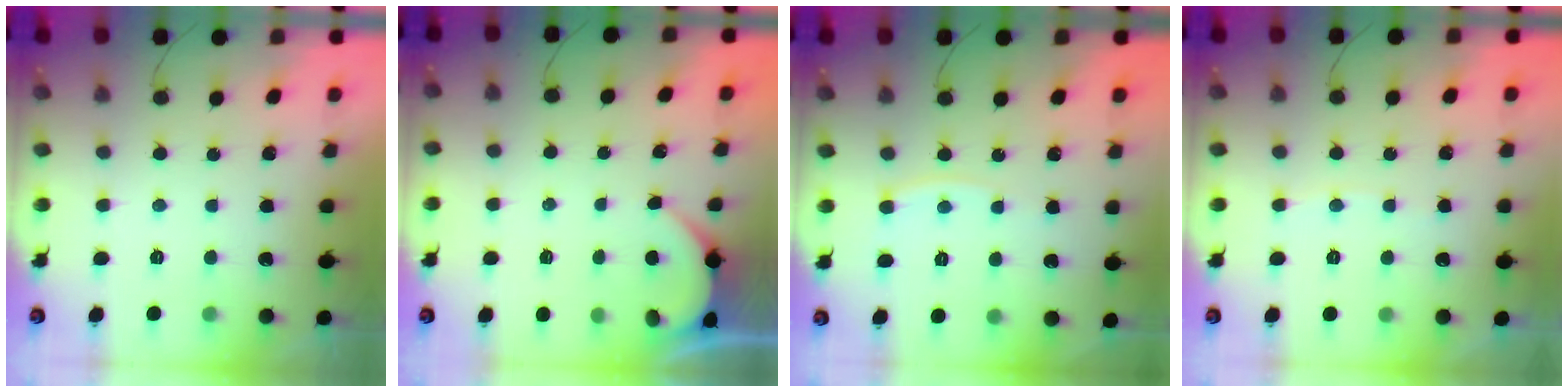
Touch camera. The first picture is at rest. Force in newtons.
{"total": 1.7, "press": 1.7, "slide": 0.2}
{"total": 3.2, "press": 3.2, "slide": 0.4}
{"total": 2.6, "press": 2.6, "slide": 0.4}